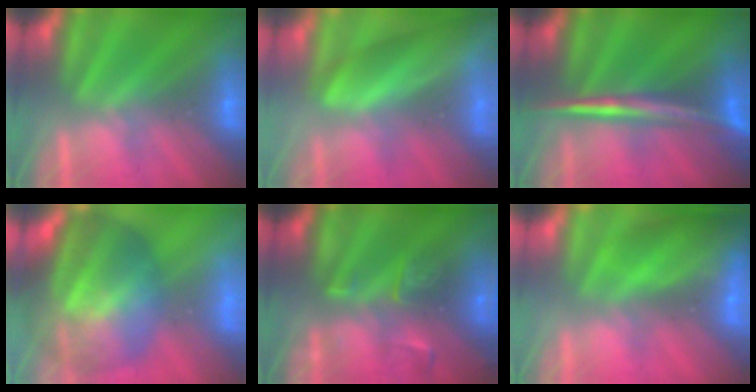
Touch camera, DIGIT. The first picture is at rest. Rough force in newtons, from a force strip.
{"total": 3.6}
{"total": 2.9}
{"total": 11.3}
{"total": 2.7}
{"total": 7.9}